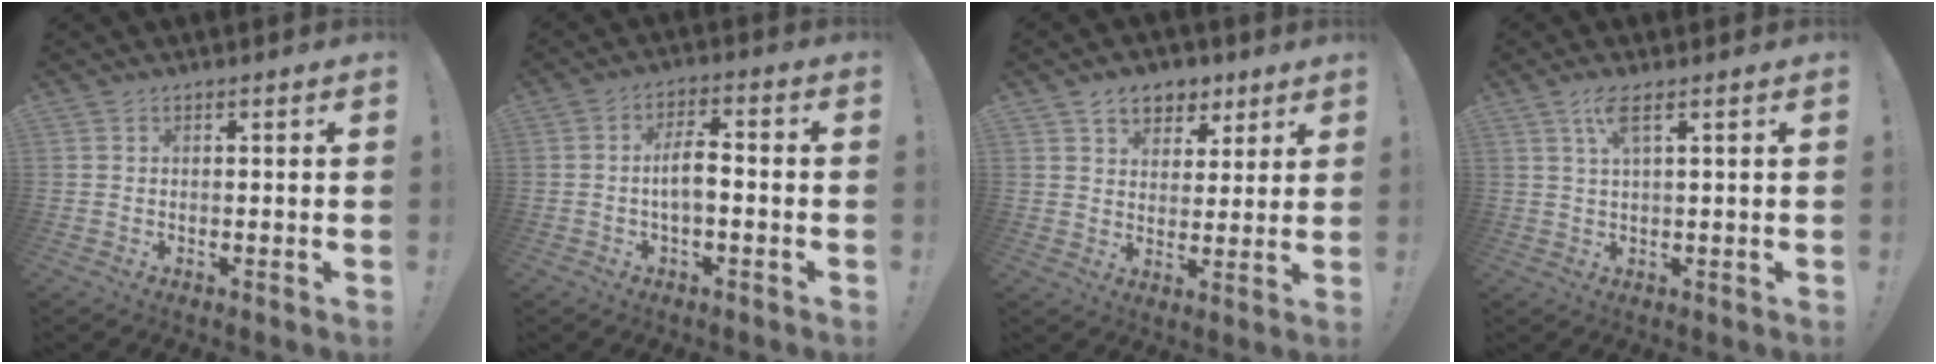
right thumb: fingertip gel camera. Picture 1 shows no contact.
{"total": 6.6, "force": [-1.2, 2.4, 6.0], "torque": [-0.108, 0.009, -0.024]}
{"total": 8.4, "force": [5.2, 6.0, 2.8], "torque": [-0.033, -0.030, 0.098]}
{"total": 4.6, "force": [2.0, 0.7, 4.1], "torque": [-0.084, 0.002, 0.033]}